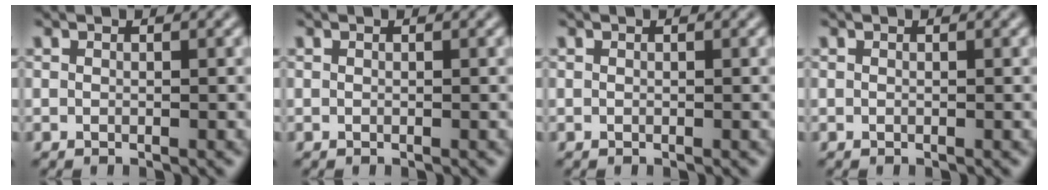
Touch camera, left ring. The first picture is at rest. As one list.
[{"total": 0.0}, {"total": 0.0}, {"total": 0.0}]